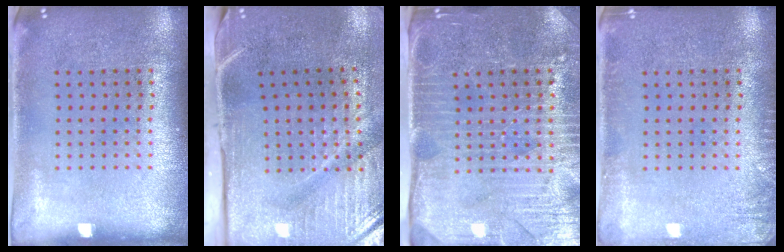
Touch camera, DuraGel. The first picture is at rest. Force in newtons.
{"total": 5.0, "press": 4.1, "slide": 2.8}
{"total": 4.4, "press": 3.8, "slide": 2.1}
{"total": 1.4, "press": 1.4, "slide": 0.3}